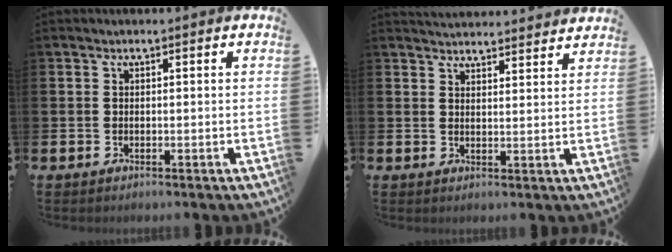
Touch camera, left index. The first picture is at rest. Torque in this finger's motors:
{"motor_torque": [0.85, -1.29, 0.07, 0.03]}